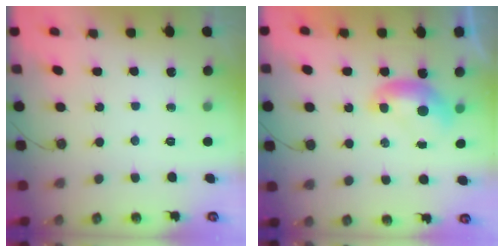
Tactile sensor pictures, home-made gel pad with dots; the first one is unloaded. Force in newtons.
{"total": 0.0}